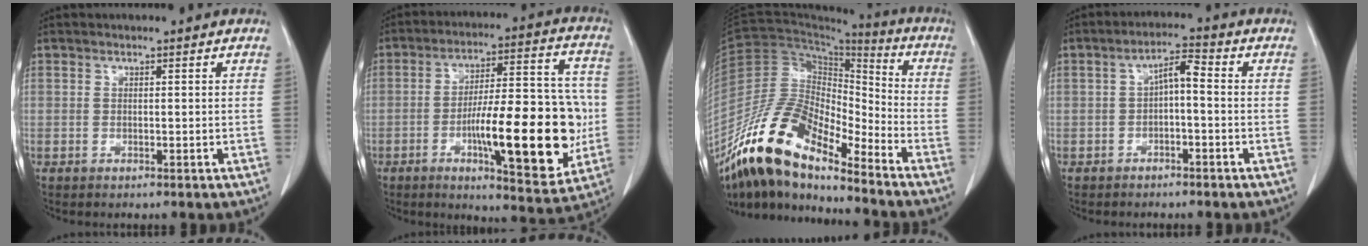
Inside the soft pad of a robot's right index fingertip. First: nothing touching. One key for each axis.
{"total": 20.1, "fx": -4.1, "fy": 4.8, "fz": 19.1, "tx": -0.276, "ty": 0.011, "tz": -0.053}
{"total": 17.3, "fx": -13.4, "fy": 4.8, "fz": 9.9, "tx": -0.188, "ty": 0.018, "tz": -0.249}
{"total": 3.9, "fx": -0.2, "fy": 1.1, "fz": 3.7, "tx": -0.062, "ty": 0.020, "tz": -0.005}